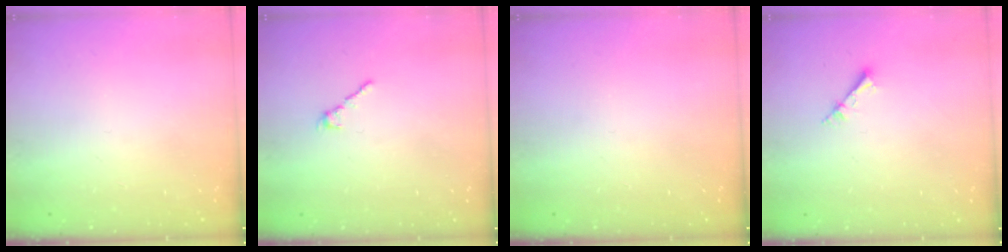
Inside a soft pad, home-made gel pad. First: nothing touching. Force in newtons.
{"total": 1.7, "press": 1.5, "slide": 0.6}
{"total": 0.0}
{"total": 2.6, "press": 2.6, "slide": 0.3}